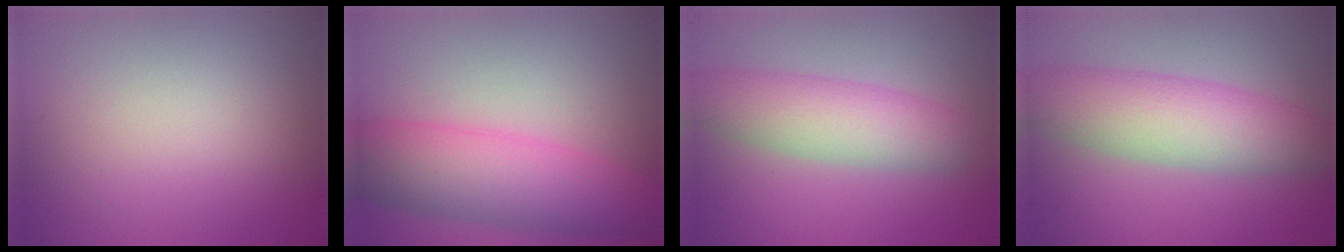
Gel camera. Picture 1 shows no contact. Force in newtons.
{"total": 7.9, "press": 7.9, "slide": 0.2}
{"total": 5.6, "press": 5.6, "slide": 0.2}
{"total": 6.9, "press": 6.9, "slide": 0.3}